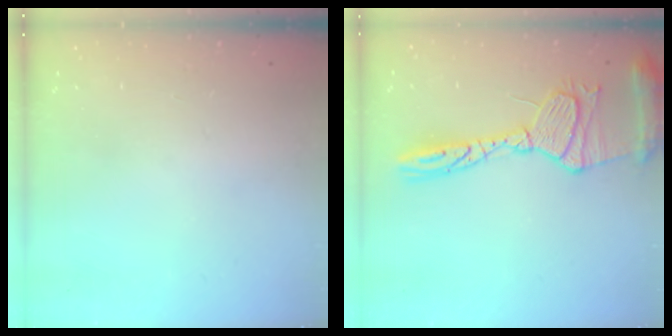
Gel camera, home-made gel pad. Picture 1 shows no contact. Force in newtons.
{"total": 17.8, "press": 17.7, "slide": 1.5}